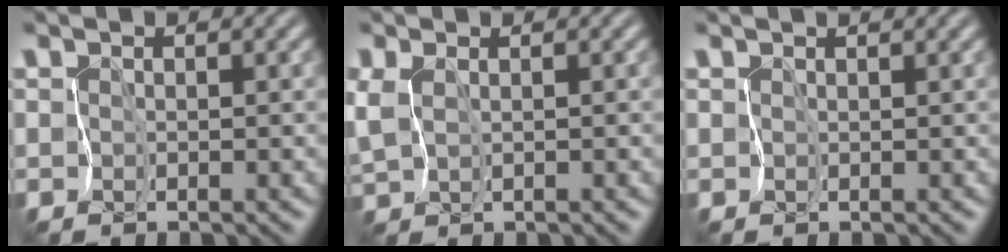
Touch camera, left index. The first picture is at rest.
{"total": 1.6, "force": [0.2, 0.9, 1.3], "torque": [-0.045, -0.006, 0.007]}
{"total": 1.0, "force": [0.9, 0.1, 0.4], "torque": [-0.006, 0.003, 0.012]}